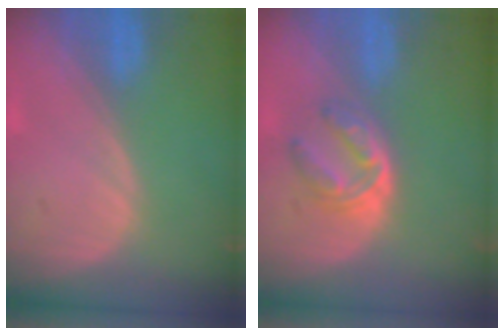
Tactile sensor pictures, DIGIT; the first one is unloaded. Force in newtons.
{"total": 6.2, "press": 5.0, "slide": 3.5}